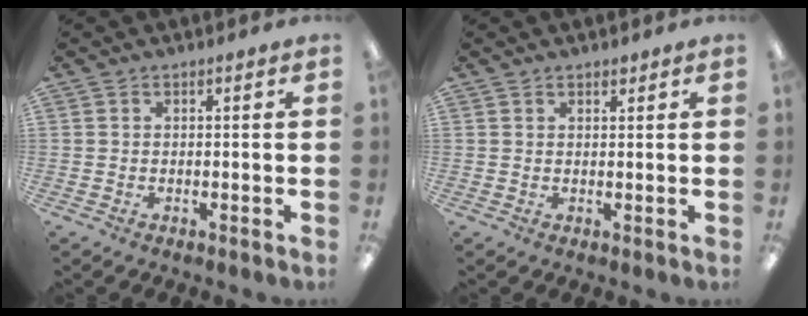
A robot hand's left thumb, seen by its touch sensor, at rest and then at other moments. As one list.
[{"total": 1.0, "force": [1.0, 0.3, 0.2], "torque": [-0.004, 0.000, 0.018]}]